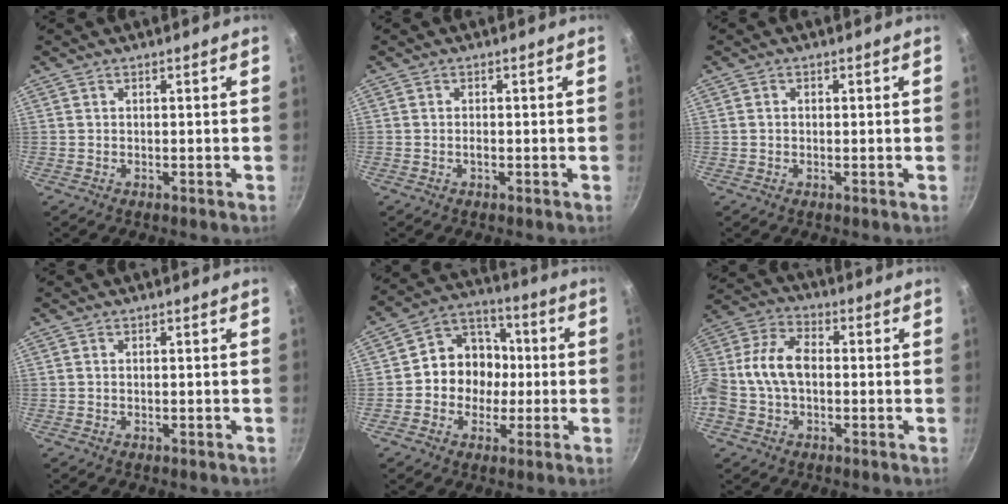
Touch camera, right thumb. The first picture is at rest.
{"total": 0.9, "force": [-0.4, 0.5, 0.7], "torque": [-0.013, 0.005, -0.007]}
{"total": 0.9, "force": [0.0, 0.7, 0.5], "torque": [-0.007, 0.005, -0.001]}
{"total": 0.0}
{"total": 11.7, "force": [-0.8, 10.3, 5.6], "torque": [-0.039, 0.029, -0.033]}
{"total": 11.5, "force": [-0.7, 7.9, 8.3], "torque": [-0.143, 0.036, -0.032]}